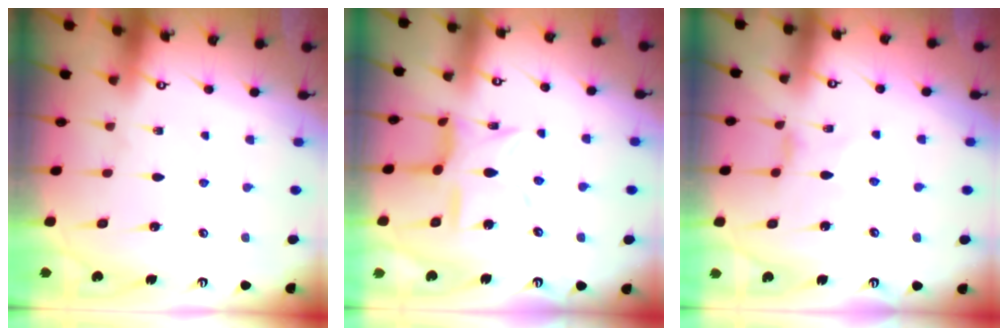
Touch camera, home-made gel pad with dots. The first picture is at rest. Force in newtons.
{"total": 10.9, "press": 10.8, "slide": 0.9}
{"total": 1.1, "press": 1.0, "slide": 0.3}